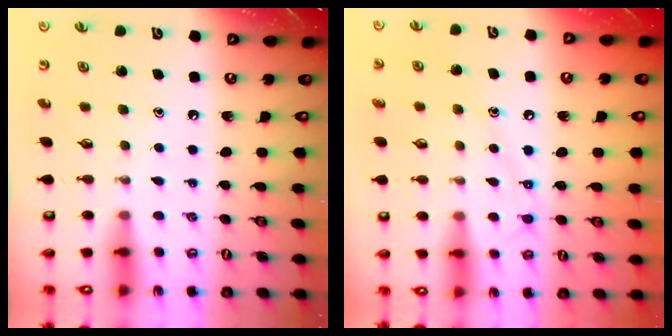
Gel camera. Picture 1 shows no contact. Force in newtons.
{"total": 9.5, "press": 9.4, "slide": 0.7}